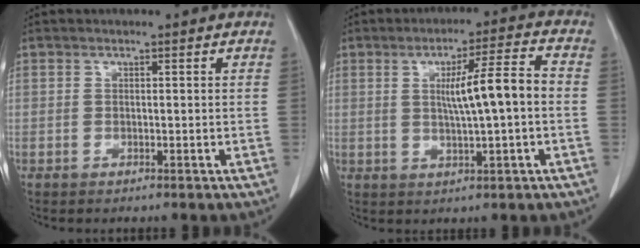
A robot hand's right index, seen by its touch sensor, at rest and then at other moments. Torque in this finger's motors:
{"motor_torque": [0.37, 0.15, 0.49, 0.07]}